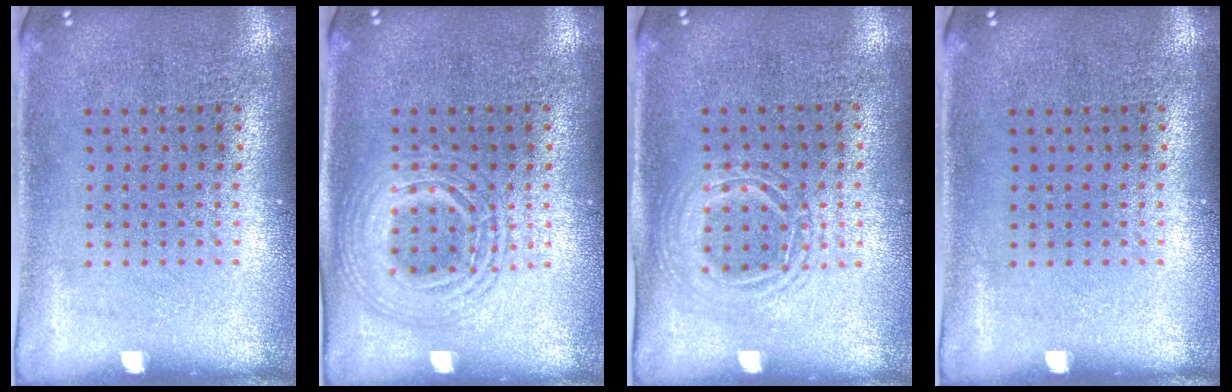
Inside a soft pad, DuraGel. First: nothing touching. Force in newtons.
{"total": 2.8, "press": 2.8, "slide": 0.4}
{"total": 1.3, "press": 1.3, "slide": 0.4}
{"total": 0.0}